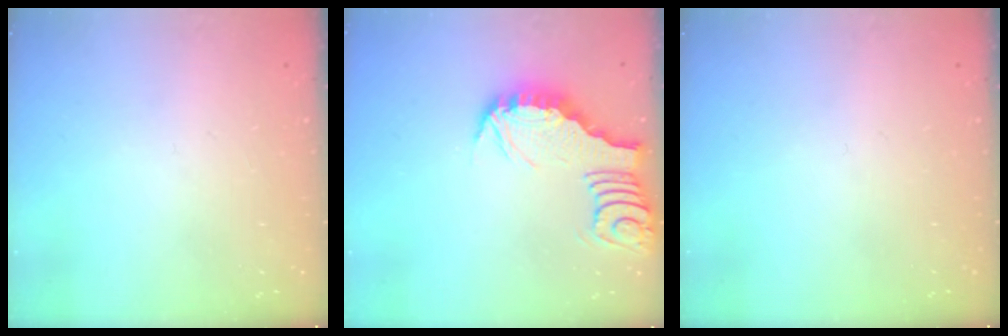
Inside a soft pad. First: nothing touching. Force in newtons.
{"total": 3.4, "press": 3.4, "slide": 0.2}
{"total": 0.0}